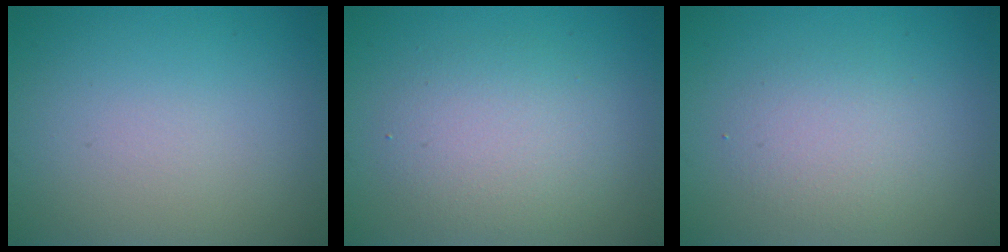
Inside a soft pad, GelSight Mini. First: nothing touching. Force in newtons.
{"total": 3.8, "press": 3.8, "slide": 0.2}
{"total": 2.5, "press": 2.5, "slide": 0.2}